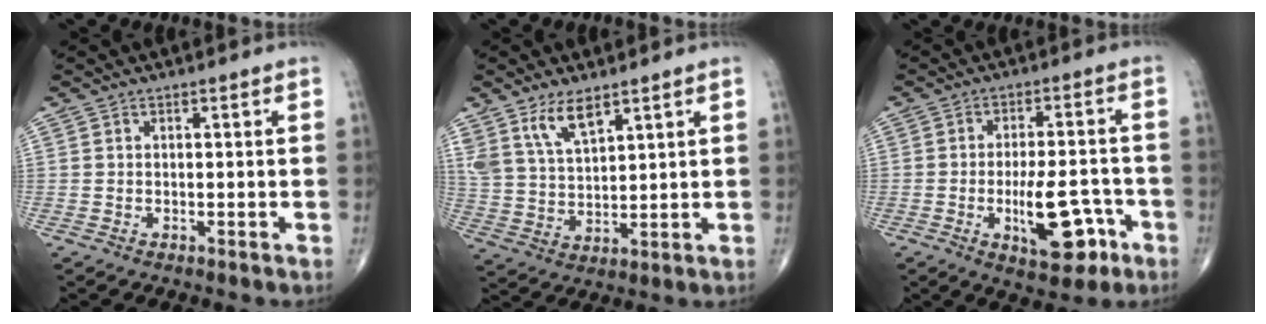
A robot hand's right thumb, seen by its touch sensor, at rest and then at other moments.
{"total": 7.8, "force": [5.2, 3.0, 4.9], "torque": [-0.087, -0.026, 0.108]}
{"total": 11.6, "force": [-4.3, 5.0, 9.6], "torque": [-0.131, 0.020, -0.057]}